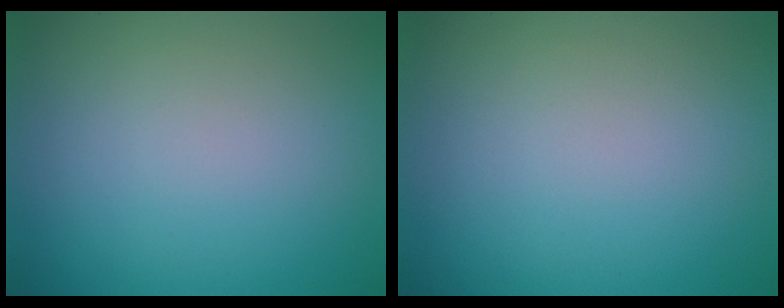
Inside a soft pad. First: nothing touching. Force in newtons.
{"total": 0.0}